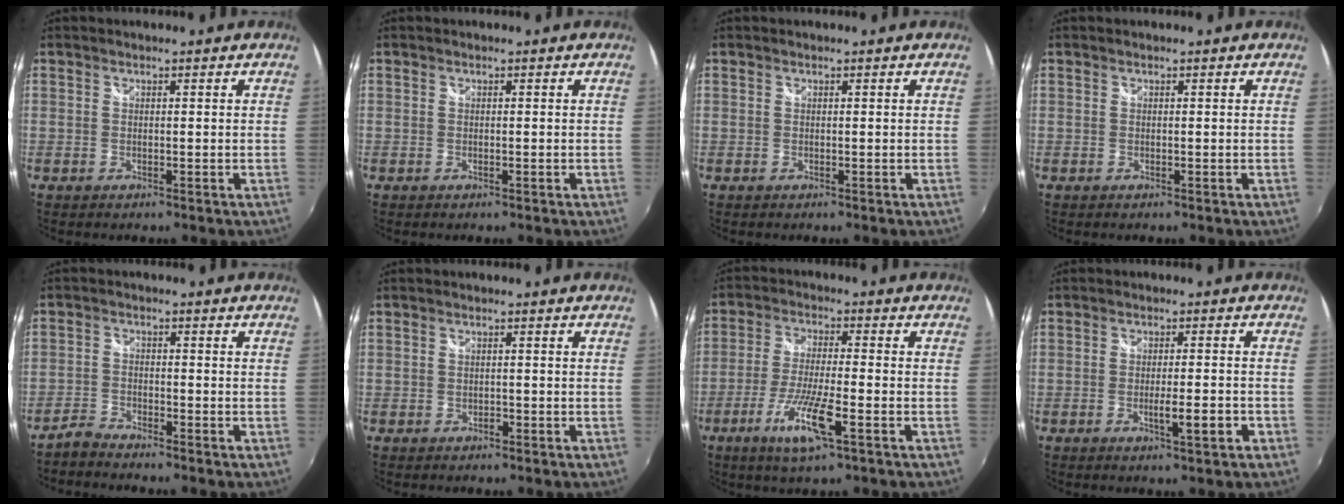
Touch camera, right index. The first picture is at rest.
{"total": 0.6, "force": [-0.3, 0.0, 0.6], "torque": [-0.007, 0.002, -0.005]}
{"total": 0.0}
{"total": 0.0}
{"total": 3.0, "force": [-2.9, 0.5, 0.5], "torque": [-0.019, -0.004, -0.064]}
{"total": 0.8, "force": [-0.5, 0.5, 0.3], "torque": [-0.007, -0.001, -0.008]}
{"total": 9.5, "force": [-4.5, 1.0, 8.4], "torque": [-0.171, -0.015, -0.085]}
{"total": 4.7, "force": [-2.0, 0.3, 4.2], "torque": [-0.068, -0.008, -0.031]}